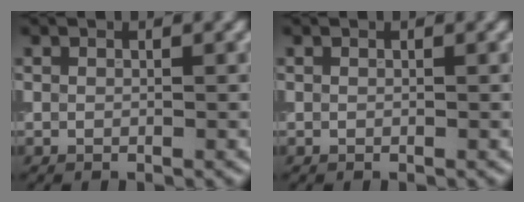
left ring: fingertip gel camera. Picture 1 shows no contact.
{"total": 0.0}